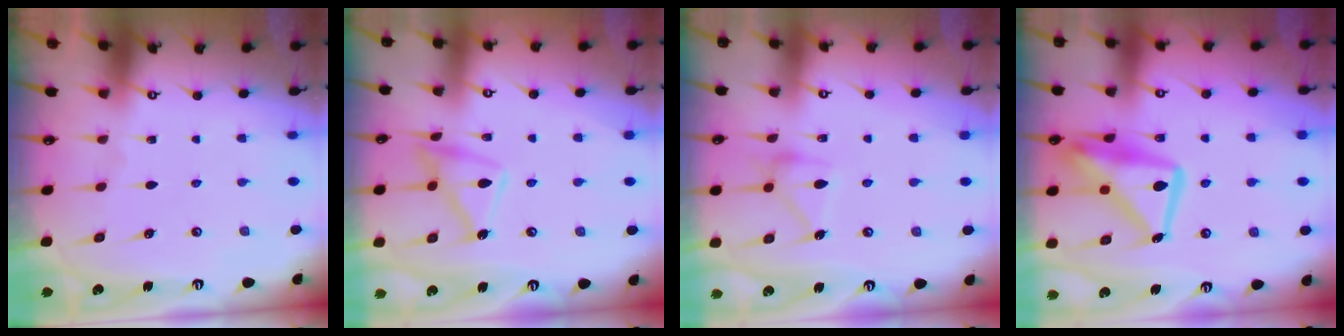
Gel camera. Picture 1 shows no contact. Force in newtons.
{"total": 13.6, "press": 13.5, "slide": 1.1}
{"total": 14.6, "press": 14.6, "slide": 0.8}
{"total": 19.3, "press": 19.2, "slide": 2.0}